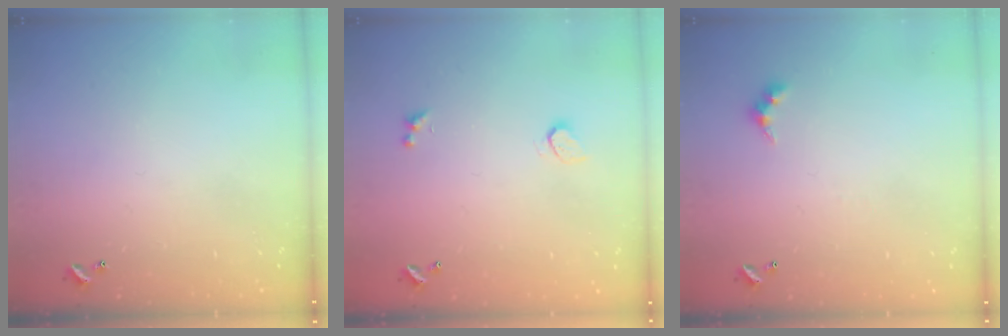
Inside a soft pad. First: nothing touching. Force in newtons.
{"total": 0.9, "press": 0.8, "slide": 0.4}
{"total": 2.4, "press": 2.4, "slide": 0.5}